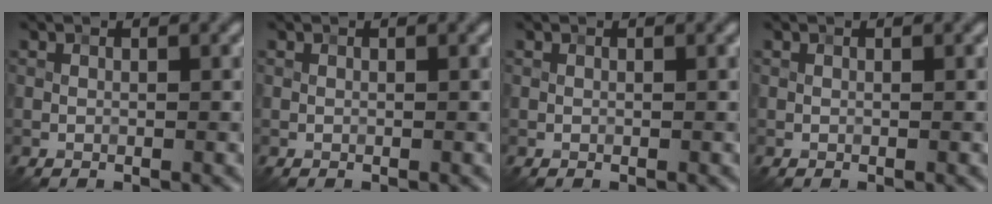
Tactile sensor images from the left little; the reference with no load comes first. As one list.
[{"total": 0.0}, {"total": 0.0}, {"total": 0.0}]